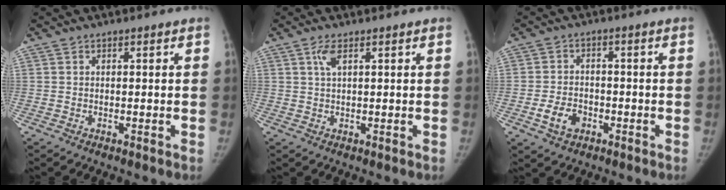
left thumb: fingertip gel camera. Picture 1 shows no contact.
{"total": 2.4, "force": [1.2, 0.7, 2.0], "torque": [-0.048, 0.001, 0.028]}
{"total": 5.2, "force": [-2.1, 3.8, 2.9], "torque": [-0.044, 0.014, -0.034]}